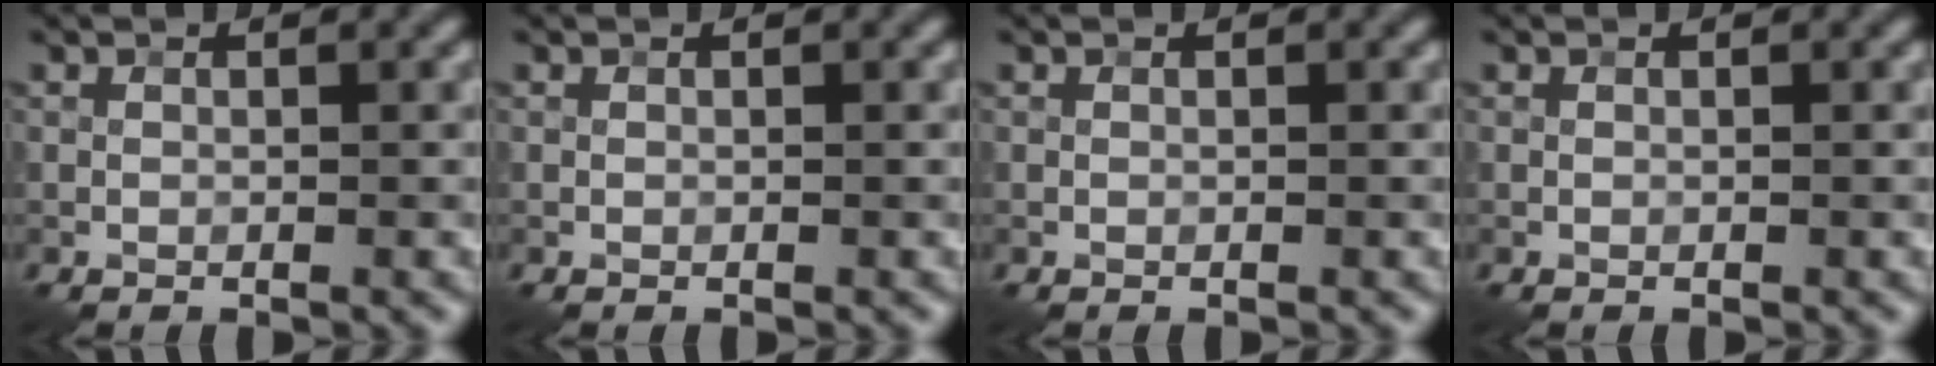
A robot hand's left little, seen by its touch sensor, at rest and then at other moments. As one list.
[{"total": 0.0}, {"total": 0.0}, {"total": 0.0}]